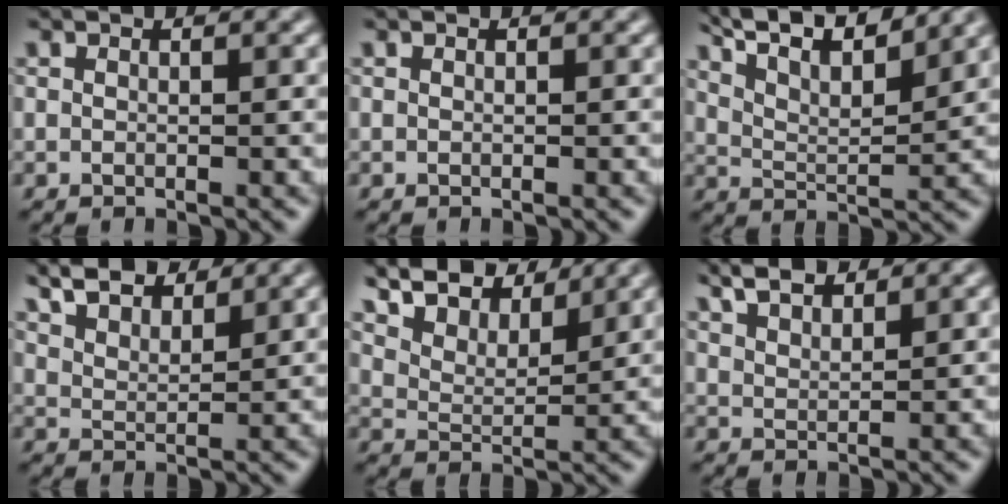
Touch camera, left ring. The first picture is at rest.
{"total": 0.0}
{"total": 11.2, "force": [8.2, 3.5, 6.9], "torque": [-0.126, 0.031, 0.110]}
{"total": 7.3, "force": [5.8, 2.6, 3.6], "torque": [-0.082, 0.032, 0.082]}
{"total": 8.9, "force": [7.3, 2.9, 4.2], "torque": [-0.104, 0.022, 0.113]}
{"total": 5.1, "force": [4.0, 1.7, 2.6], "torque": [-0.054, 0.034, 0.049]}